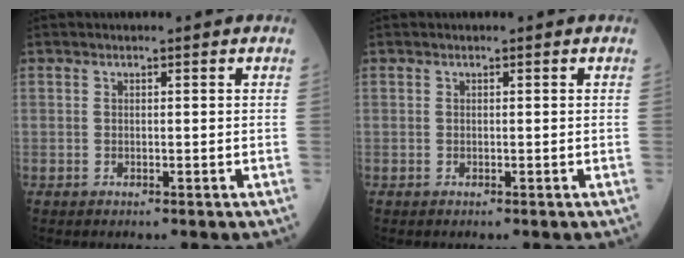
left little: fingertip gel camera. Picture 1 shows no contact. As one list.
[{"total": 0.0}]